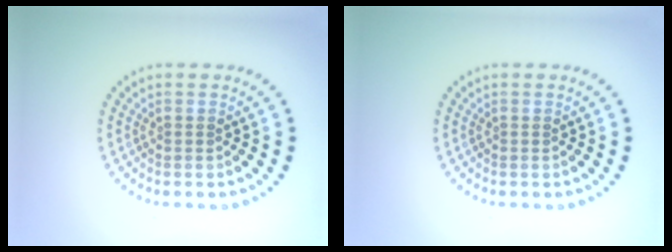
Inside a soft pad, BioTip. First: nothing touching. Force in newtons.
{"total": 0.0}